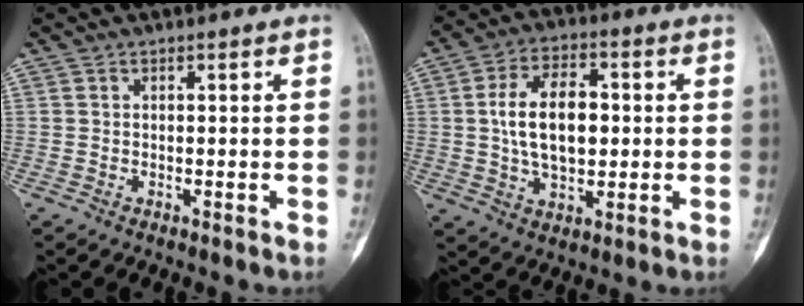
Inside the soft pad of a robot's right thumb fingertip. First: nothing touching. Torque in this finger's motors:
{"motor_torque": [0.63, 2.77, 0.82, -0.71, 0.41]}